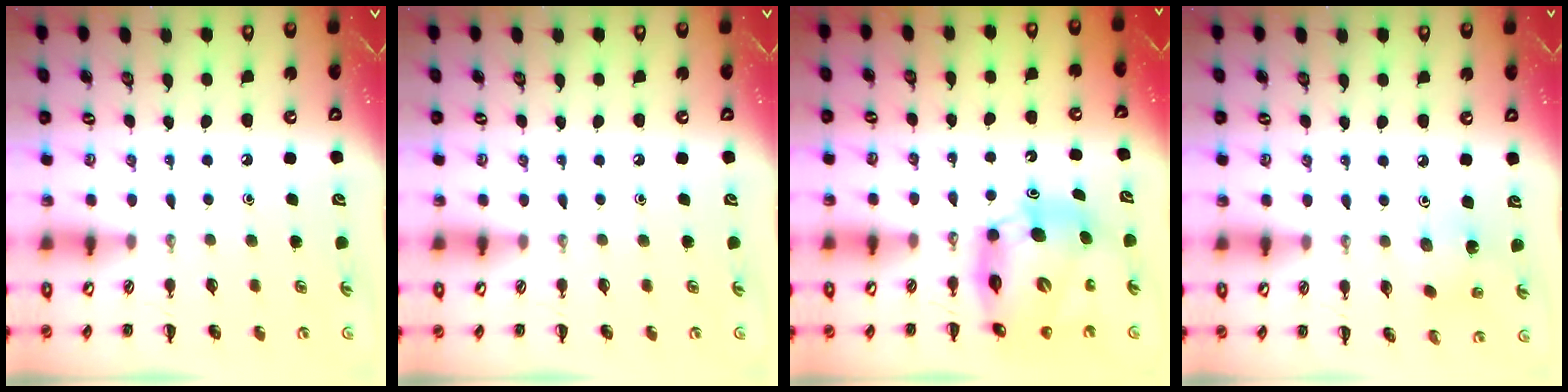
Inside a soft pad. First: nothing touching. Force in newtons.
{"total": 0.0}
{"total": 12.9, "press": 12.4, "slide": 3.6}
{"total": 2.1, "press": 1.9, "slide": 0.7}